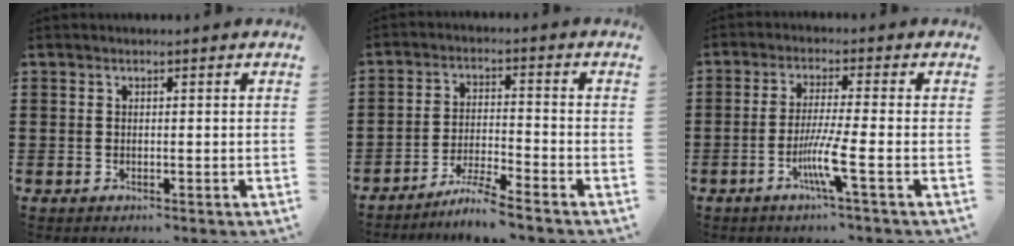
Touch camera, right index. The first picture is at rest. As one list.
[{"total": 4.9, "force": [-4.6, -0.5, 1.7], "torque": [-0.038, -0.006, -0.091]}, {"total": 6.4, "force": [-2.5, -0.3, 5.9], "torque": [-0.118, -0.019, -0.051]}]